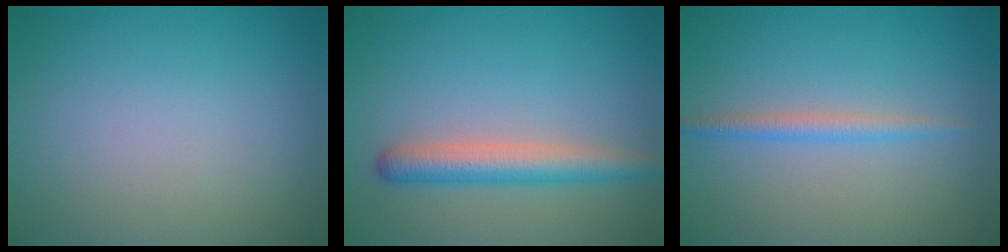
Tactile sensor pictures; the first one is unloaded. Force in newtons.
{"total": 3.6, "press": 3.6, "slide": 0.2}
{"total": 1.7, "press": 1.7, "slide": 0.0}